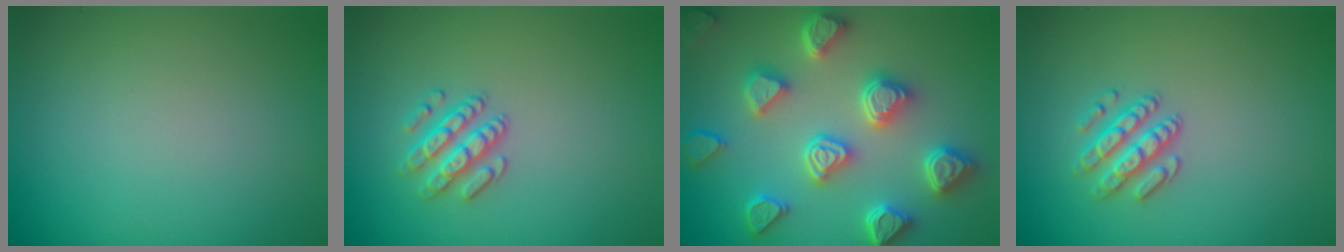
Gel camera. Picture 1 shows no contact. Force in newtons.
{"total": 2.5, "press": 2.4, "slide": 0.6}
{"total": 6.5, "press": 6.0, "slide": 2.4}
{"total": 2.5, "press": 2.3, "slide": 0.9}